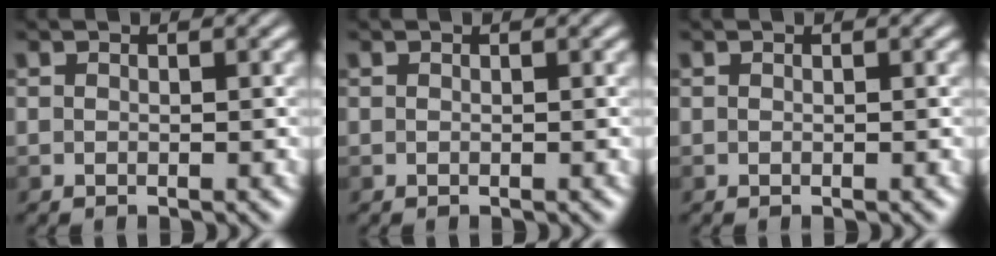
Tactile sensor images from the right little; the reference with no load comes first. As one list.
[{"total": 0.0}, {"total": 0.0}]